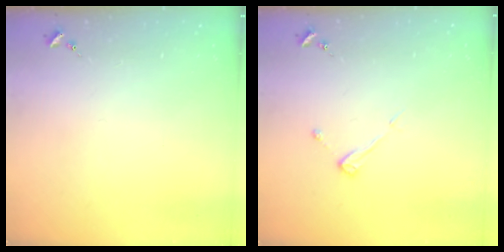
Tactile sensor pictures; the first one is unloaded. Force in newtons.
{"total": 3.8, "press": 3.8, "slide": 0.4}